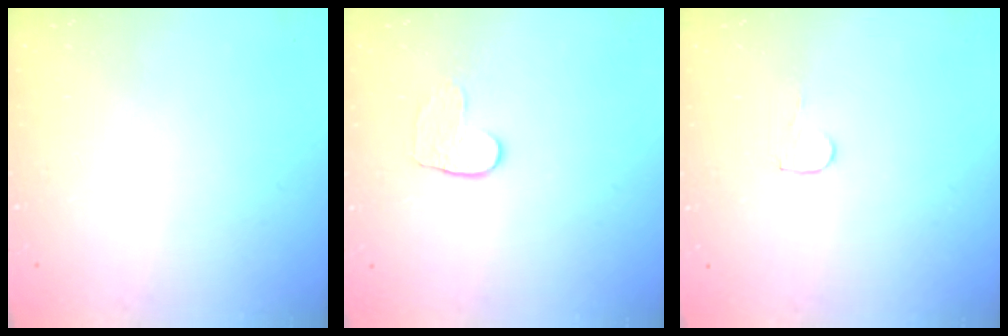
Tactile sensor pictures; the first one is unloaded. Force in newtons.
{"total": 5.6, "press": 5.5, "slide": 0.5}
{"total": 4.5, "press": 4.5, "slide": 0.4}